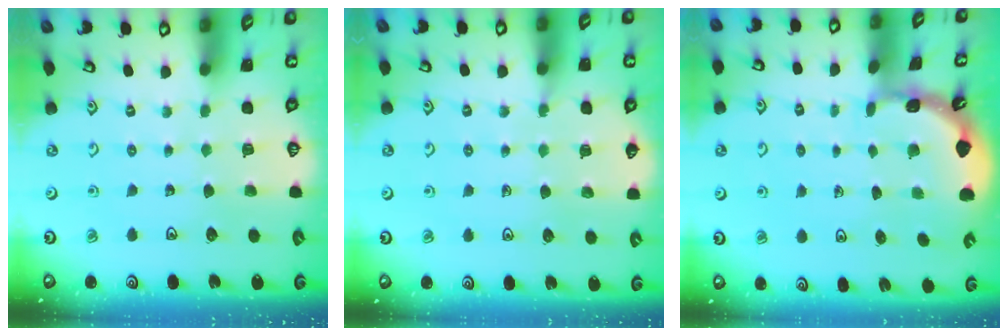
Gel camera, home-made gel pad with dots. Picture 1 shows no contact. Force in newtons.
{"total": 6.4, "press": 6.3, "slide": 1.2}
{"total": 1.7, "press": 1.6, "slide": 0.1}